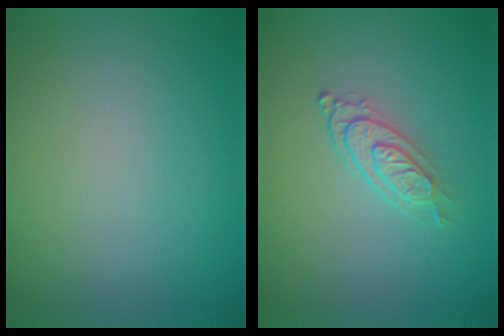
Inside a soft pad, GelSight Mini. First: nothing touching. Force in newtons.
{"total": 2.5, "press": 2.0, "slide": 1.5}